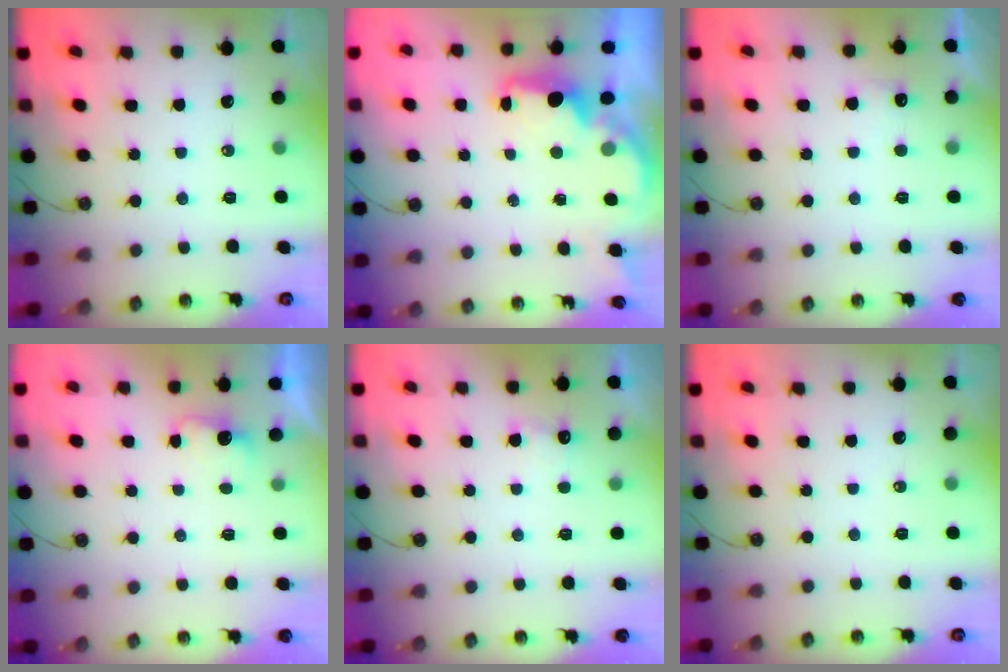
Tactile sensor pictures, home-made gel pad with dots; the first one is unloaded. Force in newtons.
{"total": 2.2, "press": 2.1, "slide": 0.7}
{"total": 5.6, "press": 5.5, "slide": 1.2}
{"total": 2.4, "press": 2.3, "slide": 0.8}
{"total": 4.3, "press": 4.1, "slide": 1.2}
{"total": 0.0}